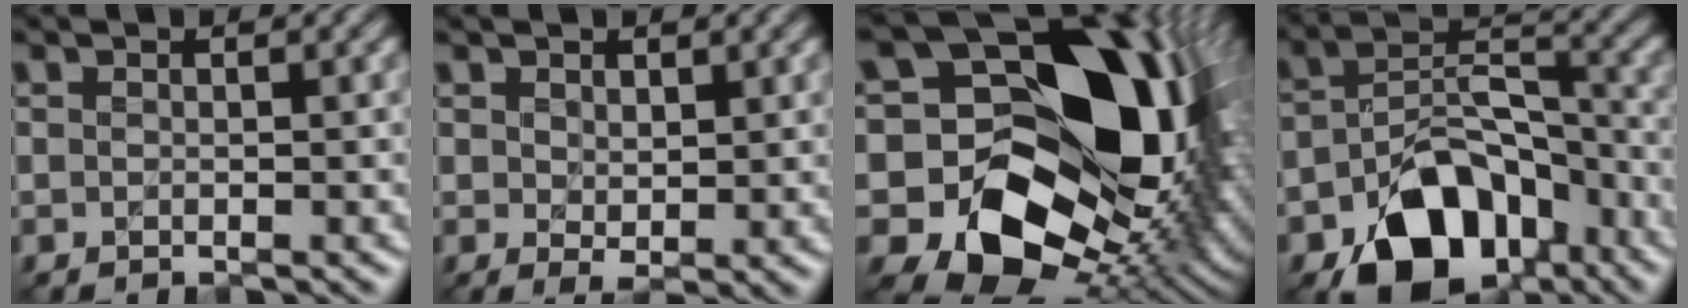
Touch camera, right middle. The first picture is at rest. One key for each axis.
{"total": 1.4, "fx": 0.9, "fy": 0.8, "fz": 0.8, "tx": -0.017, "ty": -0.005, "tz": 0.021}
{"total": 19.1, "fx": 1.2, "fy": 14.8, "fz": 12.1, "tx": -0.185, "ty": -0.017, "tz": 0.049}
{"total": 11.1, "fx": -6.4, "fy": 6.6, "fz": 6.1, "tx": -0.104, "ty": -0.007, "tz": -0.109}